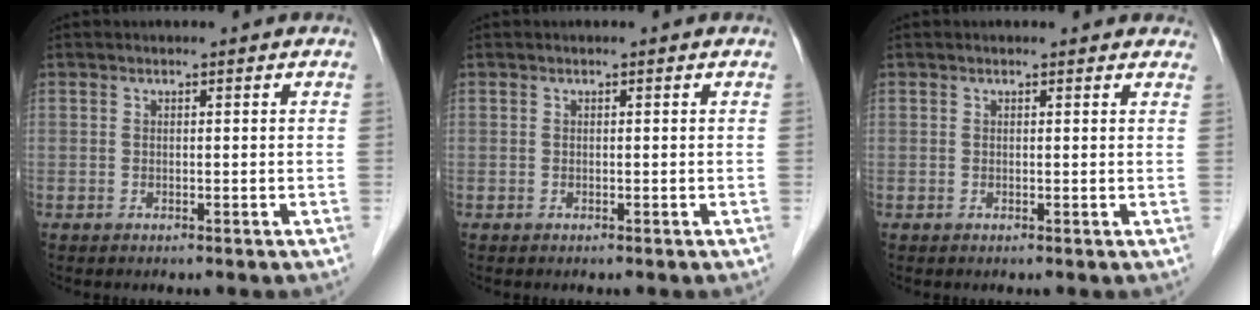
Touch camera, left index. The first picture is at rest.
{"total": 0.0}
{"total": 3.2, "force": [2.9, 1.0, 1.0], "torque": [-0.009, 0.011, 0.020]}